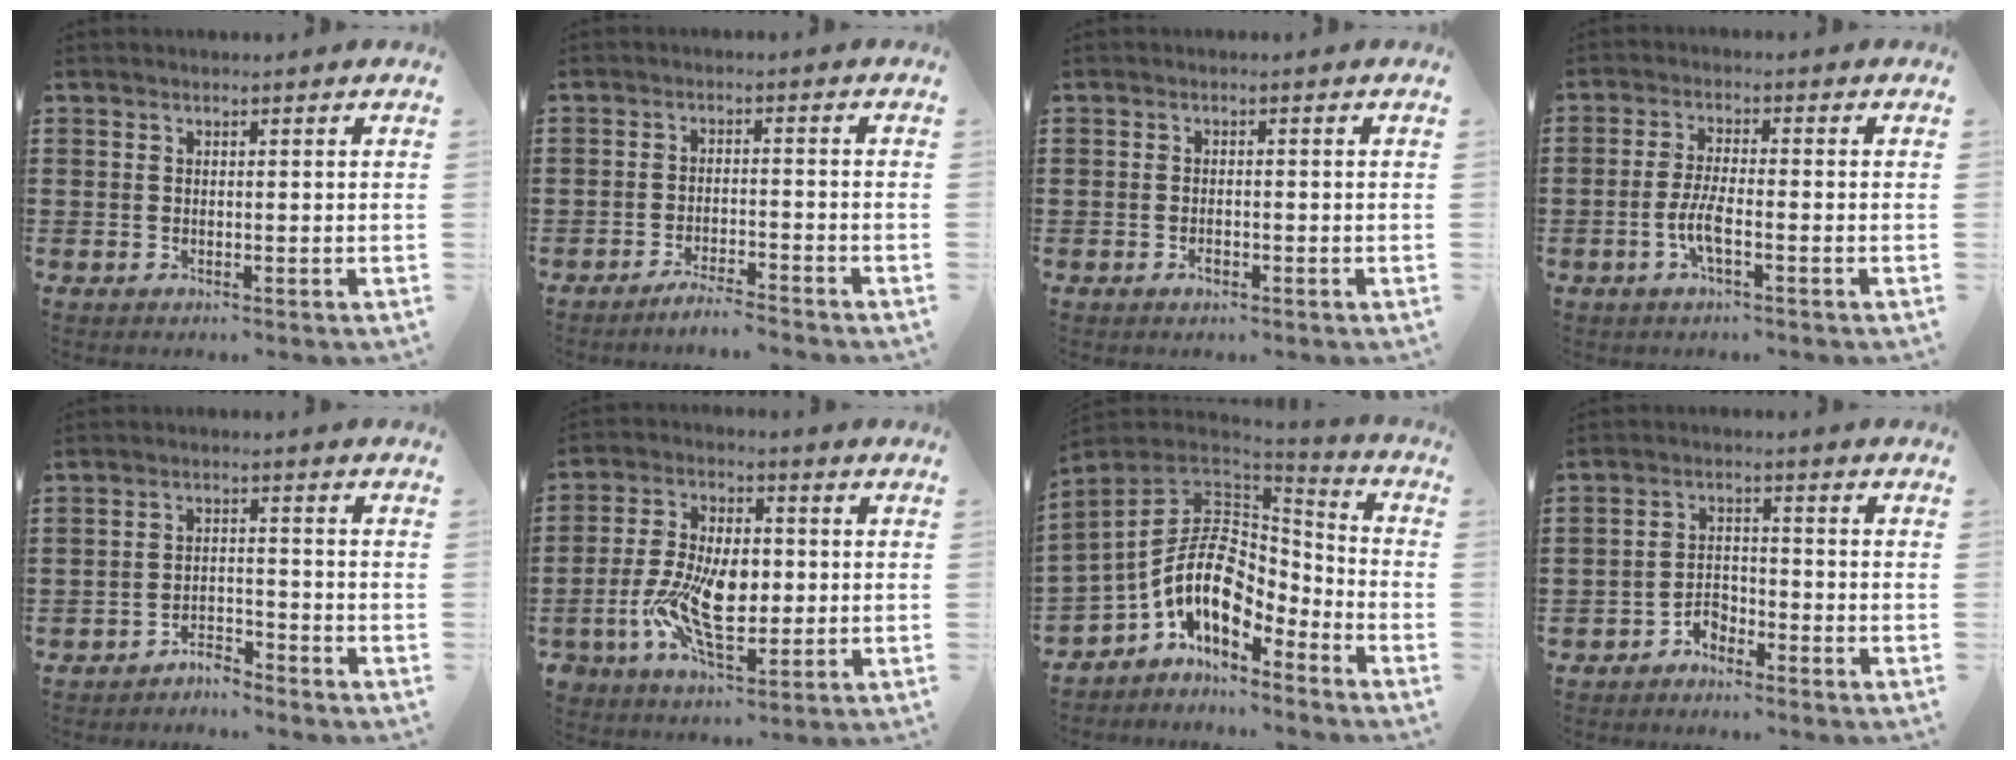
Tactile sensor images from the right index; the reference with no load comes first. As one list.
[{"total": 3.1, "force": [-3.0, -0.2, 0.7], "torque": [-0.014, 0.002, -0.060]}, {"total": 0.7, "force": [-0.4, 0.1, 0.6], "torque": [-0.013, -0.007, -0.005]}, {"total": 4.5, "force": [-1.6, 0.8, 4.1], "torque": [-0.097, -0.008, -0.038]}, {"total": 3.3, "force": [-3.3, 0.1, 0.1], "torque": [-0.010, 0.000, -0.070]}, {"total": 11.2, "force": [-1.9, 6.2, 9.2], "torque": [-0.188, 0.002, -0.035]}, {"total": 13.4, "force": [-2.7, 8.5, 10.0], "torque": [-0.234, 0.000, -0.054]}, {"total": 2.9, "force": [-2.6, 1.1, 0.3], "torque": [-0.013, 0.007, -0.056]}]